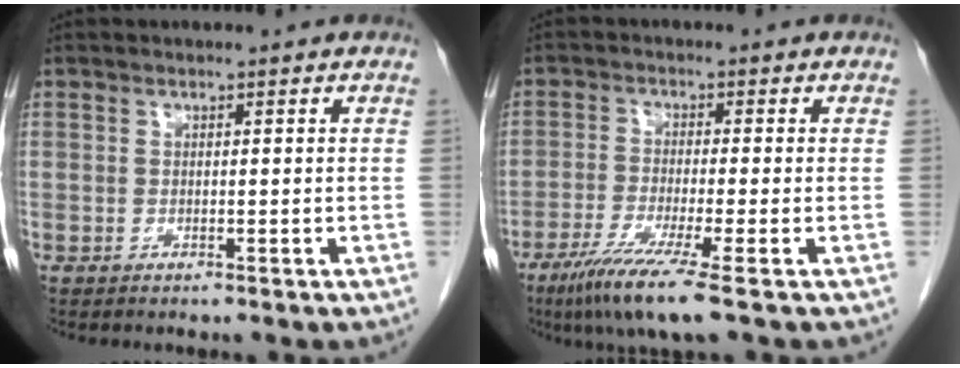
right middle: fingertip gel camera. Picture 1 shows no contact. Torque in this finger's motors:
{"motor_torque": [1.25, -0.89, 0.48, 0.10]}